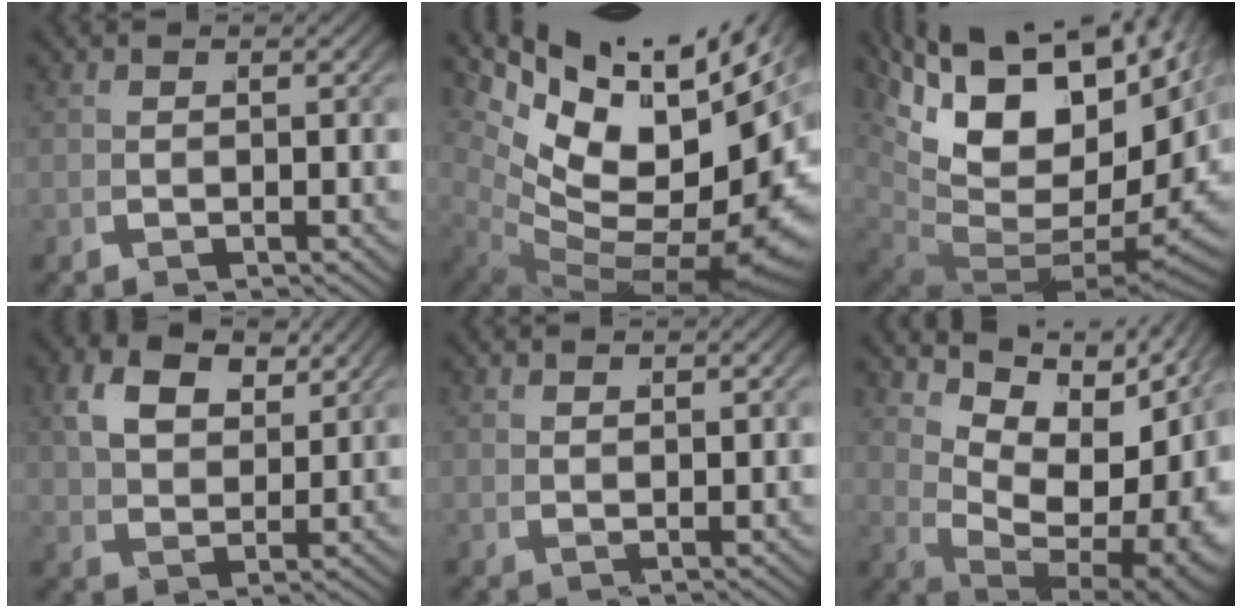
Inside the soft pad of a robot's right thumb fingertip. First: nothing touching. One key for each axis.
{"total": 21.2, "fx": 2.2, "fy": 13.5, "fz": 16.1, "tx": -0.264, "ty": -0.037, "tz": 0.052}
{"total": 19.5, "fx": 1.0, "fy": 12.3, "fz": 15.1, "tx": -0.283, "ty": -0.059, "tz": 0.057}
{"total": 5.0, "fx": 3.3, "fy": 2.4, "fz": 2.9, "tx": -0.048, "ty": 0.002, "tz": 0.065}
{"total": 1.2, "fx": 1.2, "fy": -0.2, "fz": 0.1, "tx": 0.003, "ty": 0.001, "tz": 0.027}
{"total": 15.0, "fx": 3.3, "fy": 8.8, "fz": 11.6, "tx": -0.192, "ty": -0.032, "tz": 0.074}